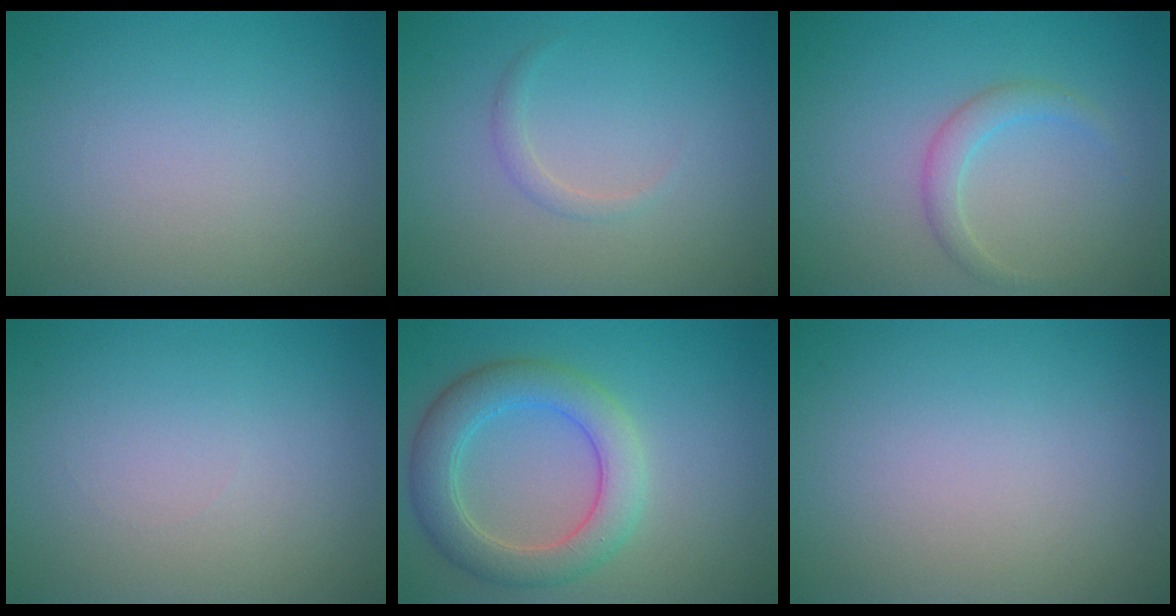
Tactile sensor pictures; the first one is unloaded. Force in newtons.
{"total": 0.9, "press": 0.9, "slide": 0.1}
{"total": 1.8, "press": 1.8, "slide": 0.1}
{"total": 0.0}
{"total": 5.3, "press": 5.3, "slide": 0.2}
{"total": 0.0}